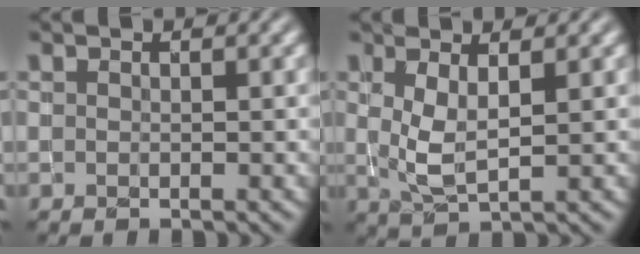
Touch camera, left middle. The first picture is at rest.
{"total": 2.5, "force": [0.8, 0.8, 2.2], "torque": [-0.050, -0.008, 0.023]}